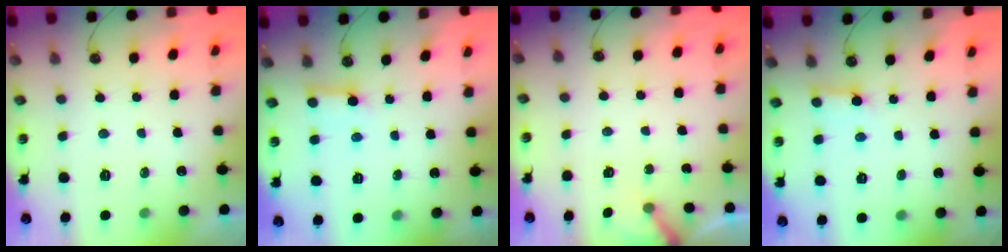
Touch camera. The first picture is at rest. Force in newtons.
{"total": 3.0, "press": 3.0, "slide": 0.4}
{"total": 2.3, "press": 2.3, "slide": 0.2}
{"total": 2.7, "press": 2.7, "slide": 0.1}